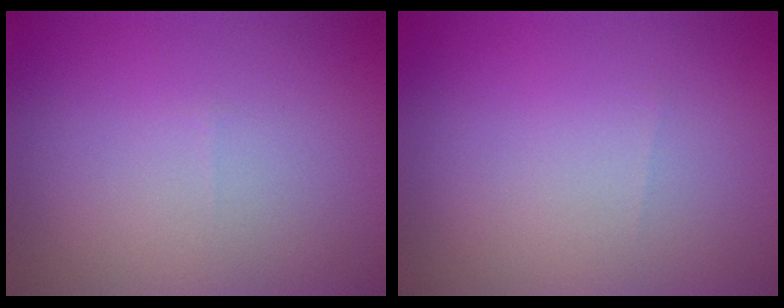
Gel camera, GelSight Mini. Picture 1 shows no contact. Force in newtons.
{"total": 0.0}